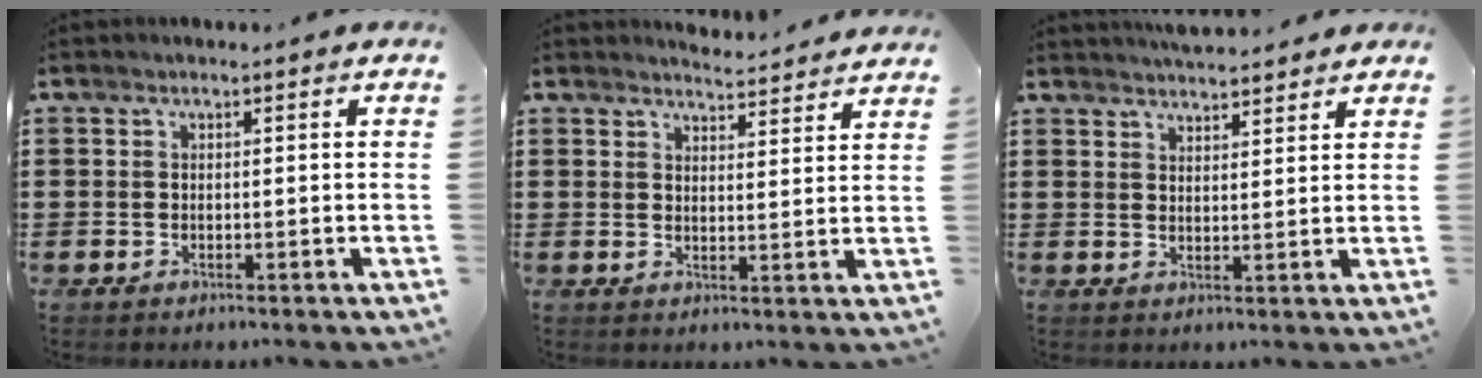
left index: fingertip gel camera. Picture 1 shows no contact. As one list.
[{"total": 3.7, "force": [3.7, -0.2, 0.2], "torque": [-0.007, -0.025, 0.064]}, {"total": 3.4, "force": [3.4, 0.2, 0.4], "torque": [-0.018, -0.006, 0.064]}]